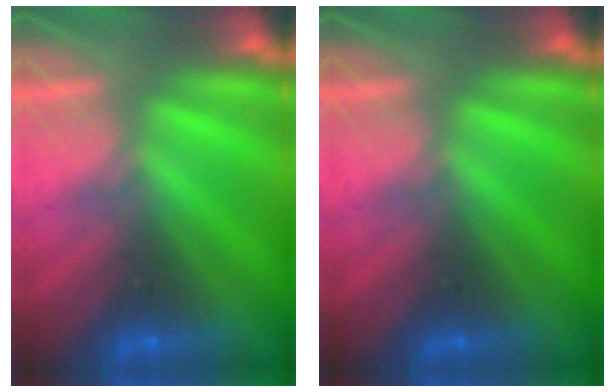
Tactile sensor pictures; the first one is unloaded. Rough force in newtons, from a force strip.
{"total": 0.0}